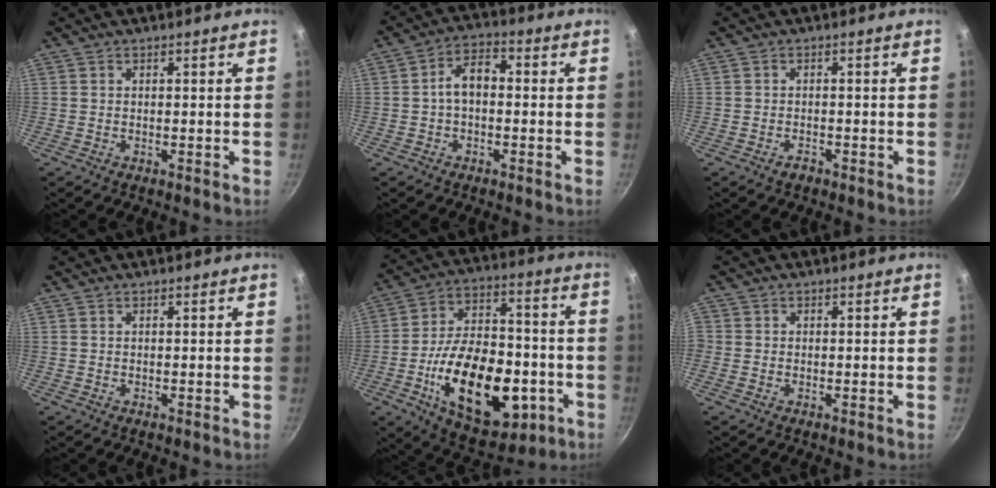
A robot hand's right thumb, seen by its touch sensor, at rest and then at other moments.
{"total": 6.0, "force": [-0.4, 3.7, 4.7], "torque": [-0.067, 0.026, -0.015]}
{"total": 1.5, "force": [-1.0, 0.8, 0.7], "torque": [-0.010, 0.012, -0.016]}
{"total": 0.0}
{"total": 26.7, "force": [-7.7, 15.2, 20.5], "torque": [-0.302, 0.042, -0.106]}
{"total": 0.6, "force": [-0.4, 0.5, 0.2], "torque": [-0.005, 0.001, -0.013]}